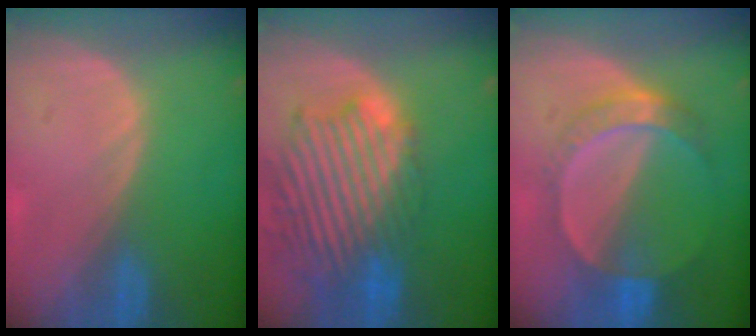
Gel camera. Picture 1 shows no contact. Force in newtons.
{"total": 14.0, "press": 11.8, "slide": 7.4}
{"total": 7.3, "press": 6.4, "slide": 3.6}